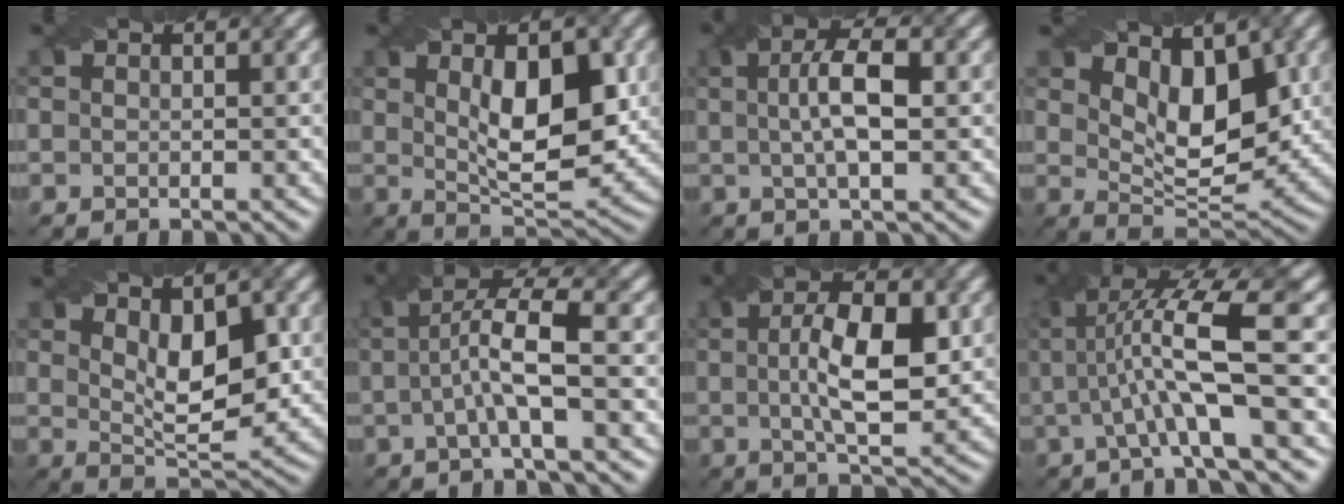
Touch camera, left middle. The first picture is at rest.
{"total": 8.5, "force": [1.5, 3.2, 7.7], "torque": [-0.115, 0.003, 0.027]}
{"total": 4.7, "force": [0.5, 1.3, 4.5], "torque": [-0.078, 0.009, 0.008]}
{"total": 6.7, "force": [2.5, 3.4, 5.3], "torque": [-0.087, -0.016, 0.040]}
{"total": 6.5, "force": [1.5, 2.7, 5.7], "torque": [-0.088, -0.001, 0.027]}
{"total": 5.4, "force": [-0.1, 1.0, 5.3], "torque": [-0.103, 0.013, -0.007]}
{"total": 7.5, "force": [0.7, 2.5, 7.0], "torque": [-0.117, 0.006, 0.009]}
{"total": 9.0, "force": [1.1, 1.8, 8.7], "torque": [-0.144, 0.010, 0.018]}